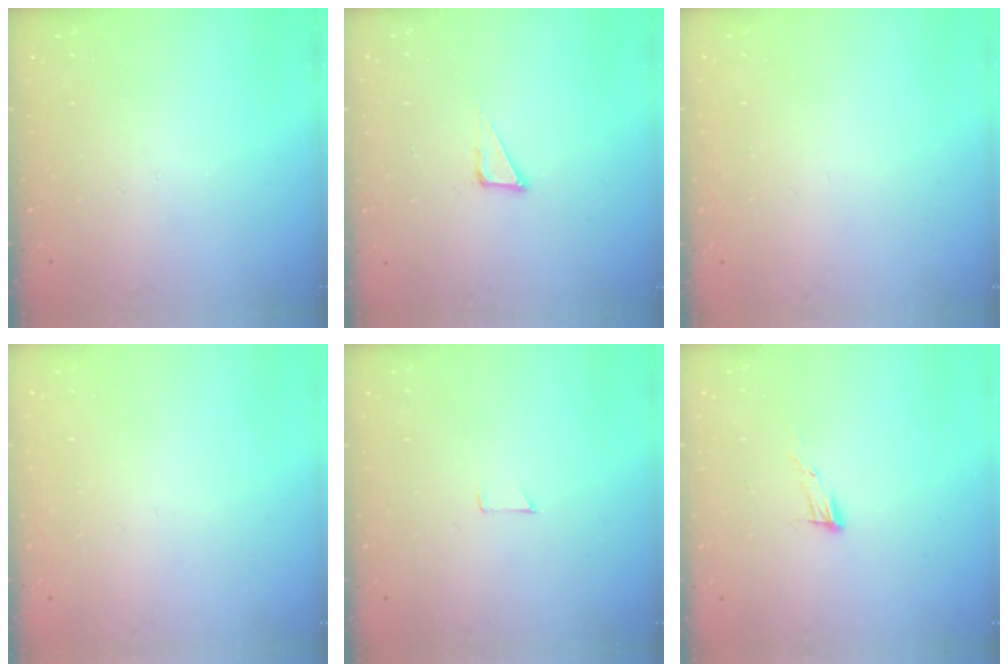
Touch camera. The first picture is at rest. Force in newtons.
{"total": 4.8, "press": 4.8, "slide": 0.4}
{"total": 0.9, "press": 0.9, "slide": 0.0}
{"total": 0.9, "press": 0.9, "slide": 0.0}
{"total": 3.6, "press": 3.6, "slide": 0.3}
{"total": 7.7, "press": 7.6, "slide": 1.2}